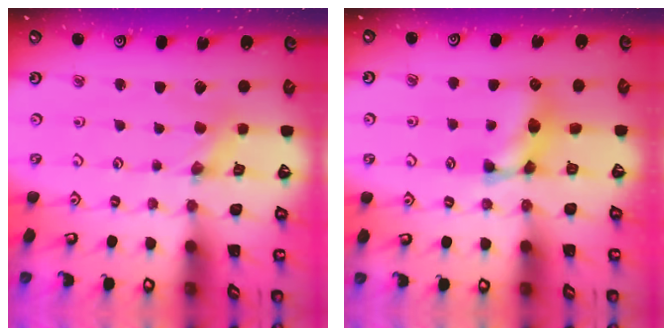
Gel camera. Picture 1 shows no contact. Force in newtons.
{"total": 10.5, "press": 10.5, "slide": 0.3}